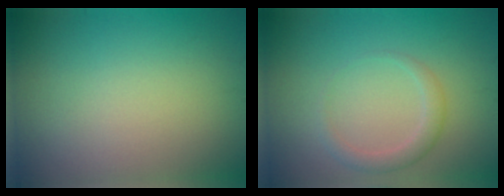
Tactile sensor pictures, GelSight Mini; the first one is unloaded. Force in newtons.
{"total": 1.9, "press": 1.9, "slide": 0.2}